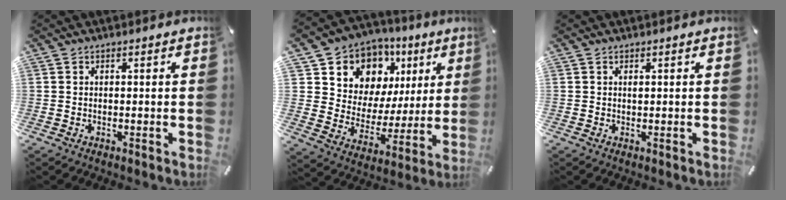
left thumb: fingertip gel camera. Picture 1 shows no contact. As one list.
[{"total": 11.3, "force": [6.8, 8.8, 1.9], "torque": [-0.039, -0.070, 0.125]}, {"total": 0.5, "force": [0.2, 0.2, 0.4], "torque": [-0.009, -0.001, 0.003]}]